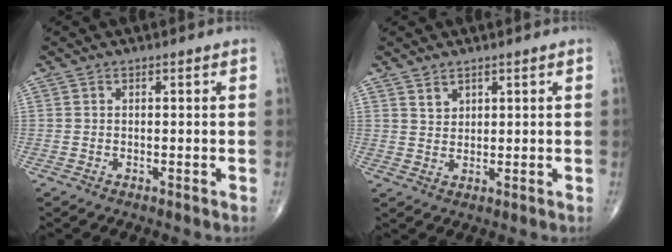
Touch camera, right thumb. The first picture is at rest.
{"total": 2.2, "force": [1.8, 1.1, 0.7], "torque": [-0.002, -0.015, 0.035]}